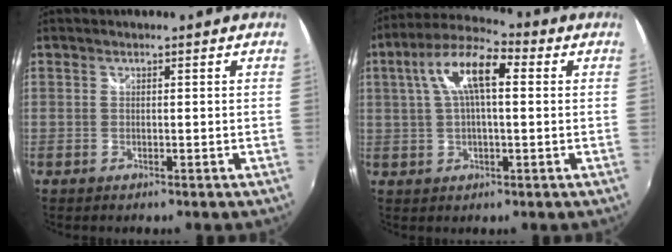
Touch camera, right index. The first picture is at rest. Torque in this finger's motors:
{"motor_torque": [0.49, -0.02, 0.45, 0.14]}